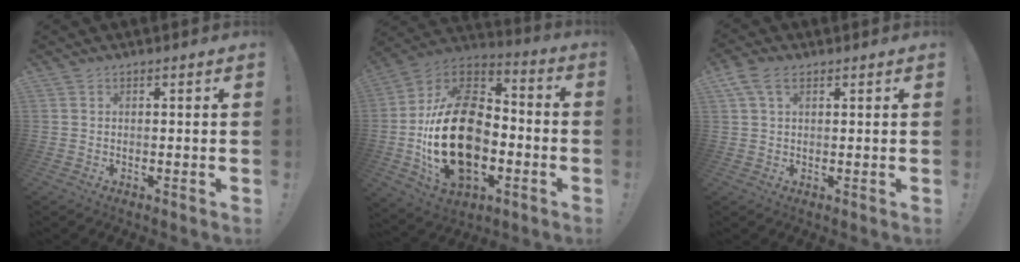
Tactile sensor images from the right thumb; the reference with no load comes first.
{"total": 29.2, "force": [-5.0, 18.9, 21.8], "torque": [-0.397, 0.036, -0.067]}
{"total": 6.0, "force": [2.6, 3.5, 4.1], "torque": [-0.081, 0.005, 0.053]}